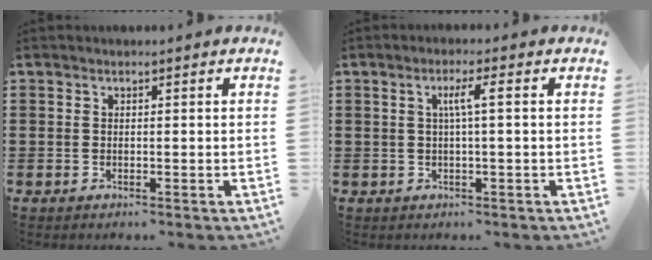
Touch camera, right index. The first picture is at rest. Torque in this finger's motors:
{"motor_torque": [0.77, -0.25, 0.22, 0.09]}